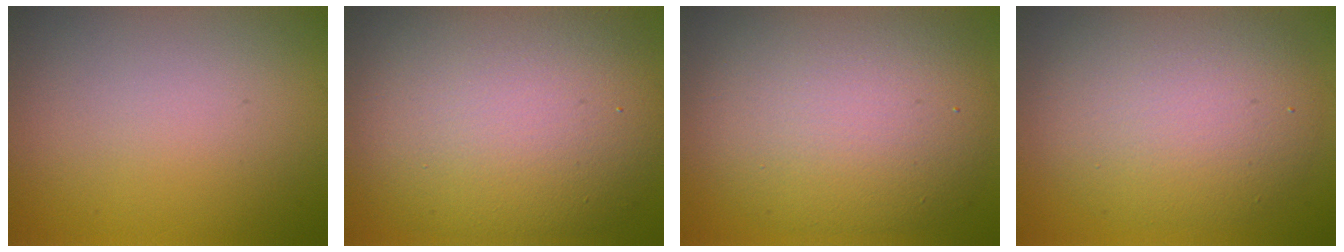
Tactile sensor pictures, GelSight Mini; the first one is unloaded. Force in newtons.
{"total": 12.9, "press": 12.9, "slide": 0.4}
{"total": 10.0, "press": 10.0, "slide": 0.4}
{"total": 7.3, "press": 7.3, "slide": 0.3}